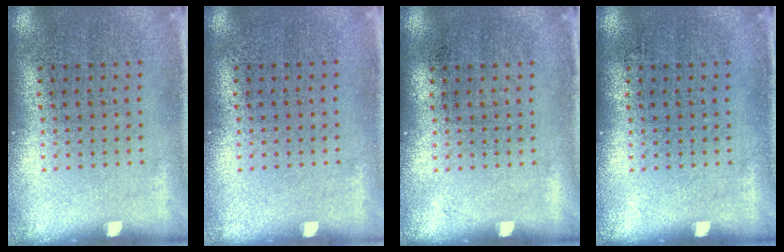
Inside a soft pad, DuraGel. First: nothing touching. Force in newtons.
{"total": 0.0}
{"total": 0.0}
{"total": 0.0}